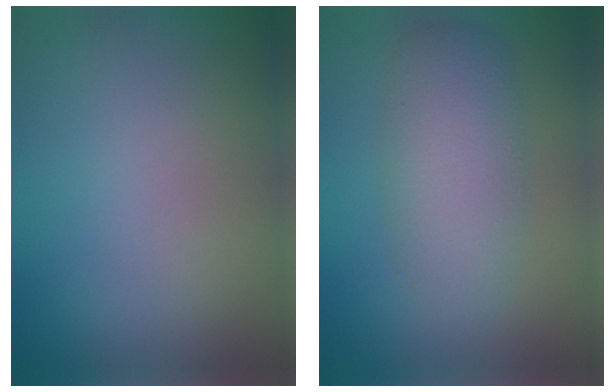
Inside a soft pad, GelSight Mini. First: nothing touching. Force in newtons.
{"total": 4.6, "press": 4.6, "slide": 0.1}